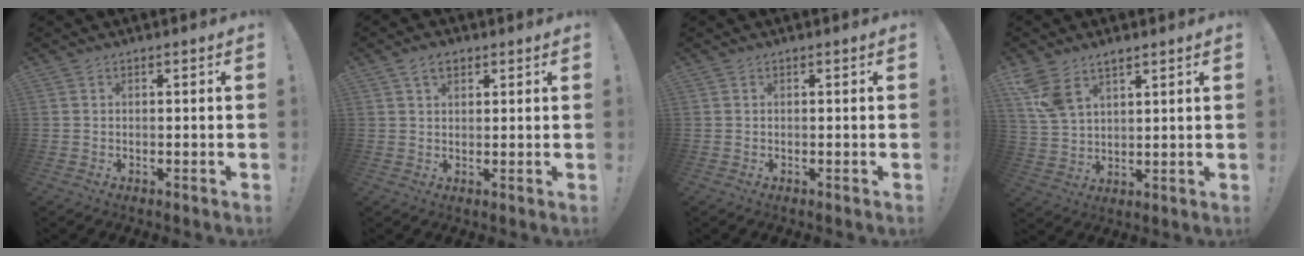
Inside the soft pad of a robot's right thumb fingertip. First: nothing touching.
{"total": 4.1, "force": [2.2, 2.5, 2.3], "torque": [-0.042, -0.001, 0.042]}
{"total": 0.0}
{"total": 7.7, "force": [5.2, 3.9, 4.1], "torque": [-0.089, -0.020, 0.100]}